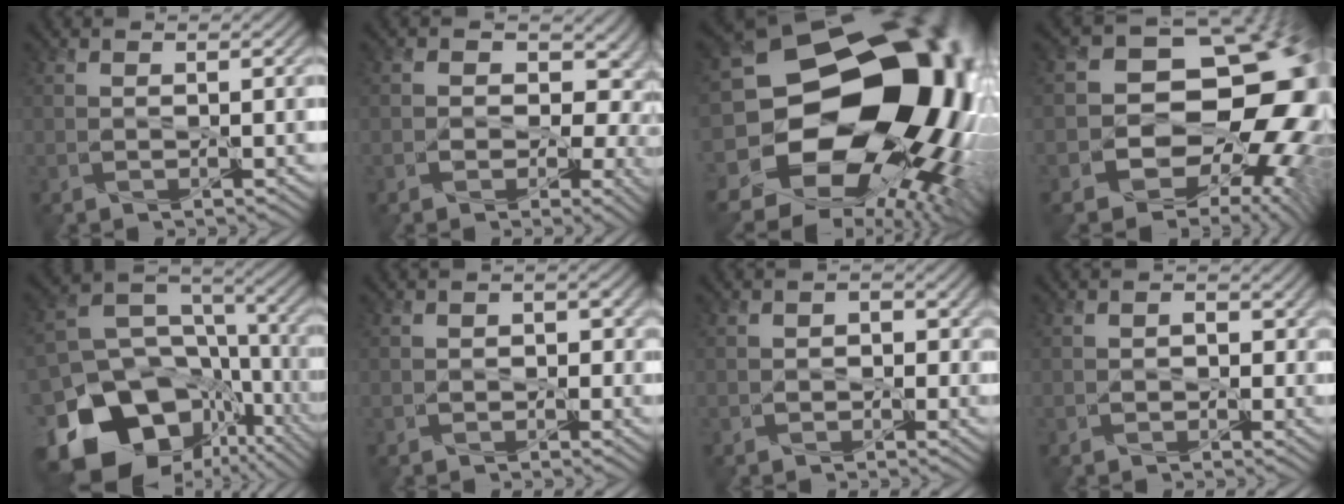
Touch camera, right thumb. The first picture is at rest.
{"total": 8.5, "force": [-0.8, 6.4, 5.6], "torque": [-0.074, -0.006, -0.008]}
{"total": 22.5, "force": [0.1, 17.5, 14.1], "torque": [-0.253, -0.022, 0.001]}
{"total": 19.1, "force": [-3.0, 14.6, 12.0], "torque": [-0.154, -0.016, -0.036]}
{"total": 20.9, "force": [-9.4, 14.9, 11.2], "torque": [-0.243, -0.029, -0.117]}
{"total": 2.5, "force": [-0.5, 2.3, 0.9], "torque": [-0.012, 0.009, -0.012]}
{"total": 3.2, "force": [-0.5, 2.9, 1.4], "torque": [-0.016, 0.010, -0.016]}
{"total": 3.2, "force": [-0.5, 2.8, 1.5], "torque": [-0.023, 0.005, -0.008]}